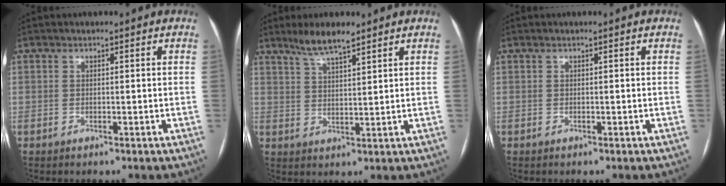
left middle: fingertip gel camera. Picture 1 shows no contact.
{"total": 5.4, "force": [4.4, 0.6, 3.1], "torque": [-0.063, 0.003, 0.083]}
{"total": 0.0}